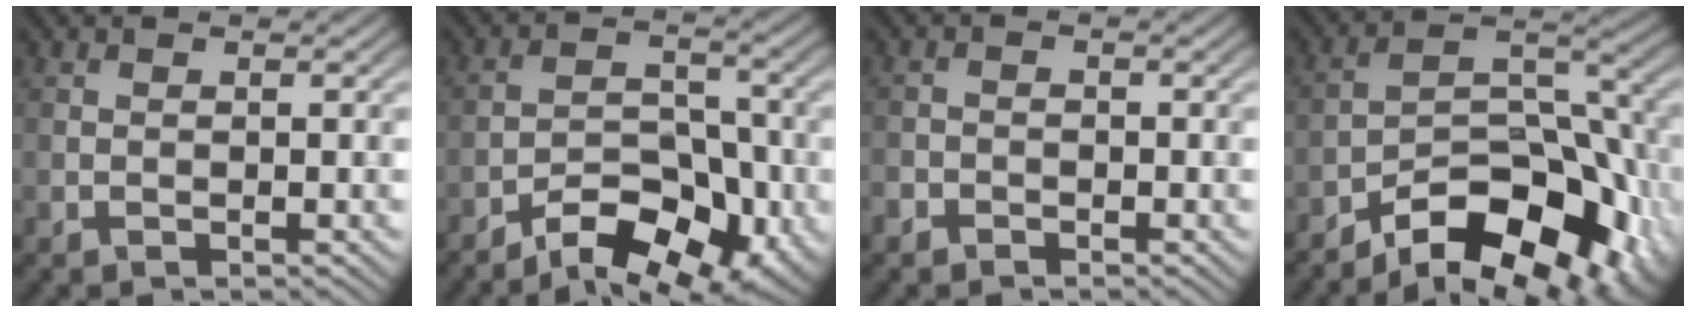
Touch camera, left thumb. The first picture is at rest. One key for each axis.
{"total": 10.3, "fx": -6.8, "fy": 4.8, "fz": 6.1, "tx": -0.083, "ty": 0.005, "tz": -0.115}
{"total": 1.7, "fx": -1.3, "fy": 1.2, "fz": 0.3, "tx": -0.004, "ty": -0.001, "tz": -0.030}
{"total": 15.3, "fx": -9.9, "fy": 7.1, "fz": 9.2, "tx": -0.149, "ty": -0.005, "tz": -0.152}